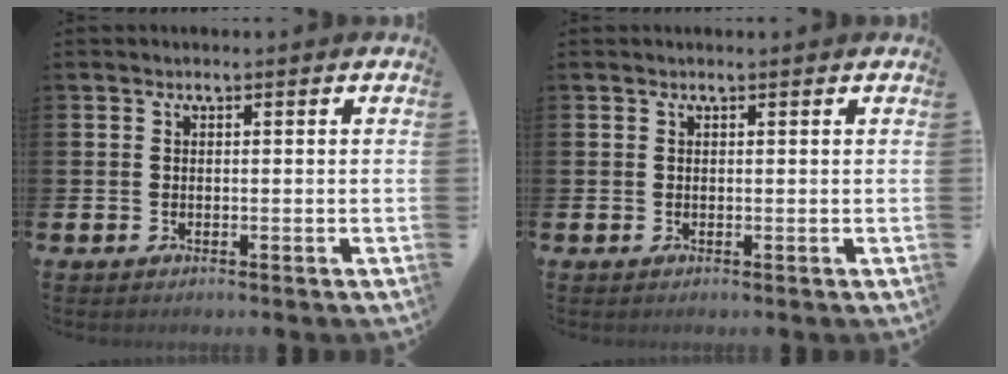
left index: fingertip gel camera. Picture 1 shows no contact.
{"total": 0.0}